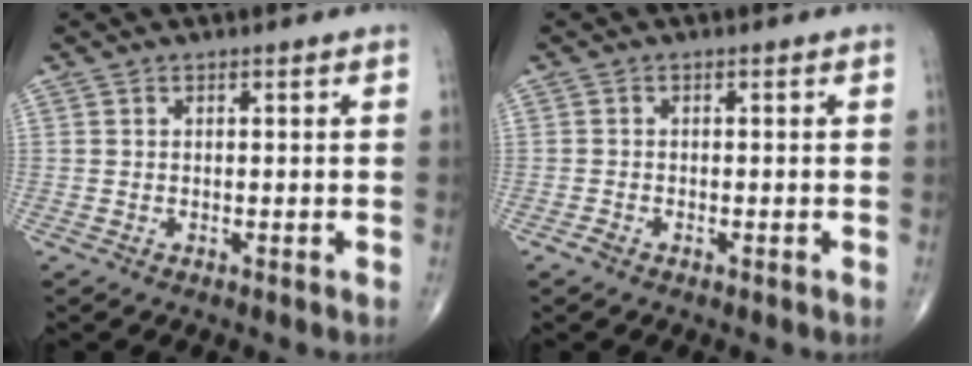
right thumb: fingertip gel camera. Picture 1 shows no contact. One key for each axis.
{"total": 0.9, "fx": -0.6, "fy": 0.5, "fz": 0.4, "tx": -0.013, "ty": -0.001, "tz": -0.015}